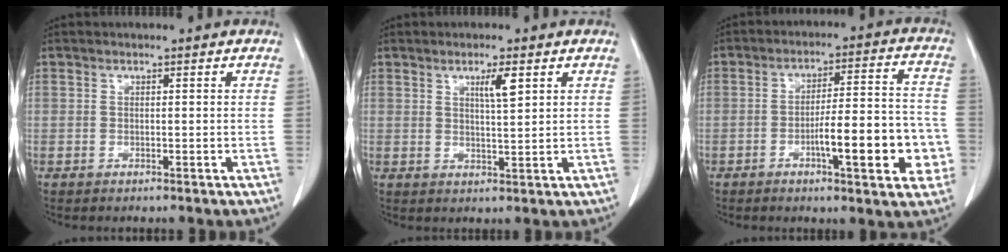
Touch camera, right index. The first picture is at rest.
{"total": 3.6, "force": [1.7, 0.3, 3.1], "torque": [-0.053, -0.003, 0.029]}
{"total": 13.2, "force": [-4.0, 2.6, 12.3], "torque": [-0.169, 0.019, -0.053]}